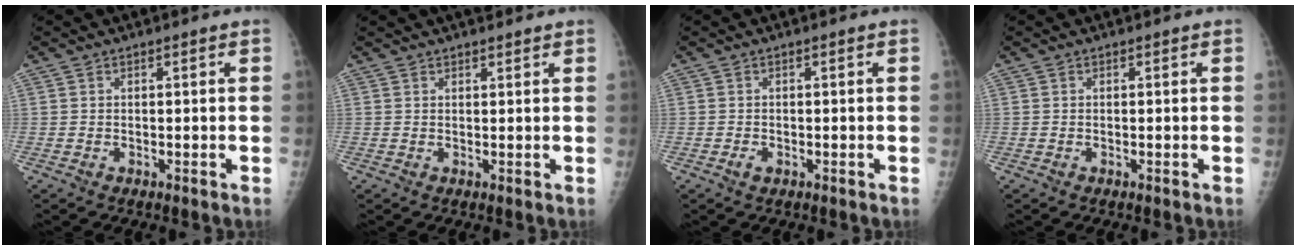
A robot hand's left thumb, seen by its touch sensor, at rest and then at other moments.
{"total": 3.2, "force": [2.7, 0.8, 1.5], "torque": [-0.006, 0.006, 0.036]}
{"total": 1.0, "force": [-0.4, 0.6, 0.7], "torque": [-0.016, 0.003, -0.007]}
{"total": 0.0}